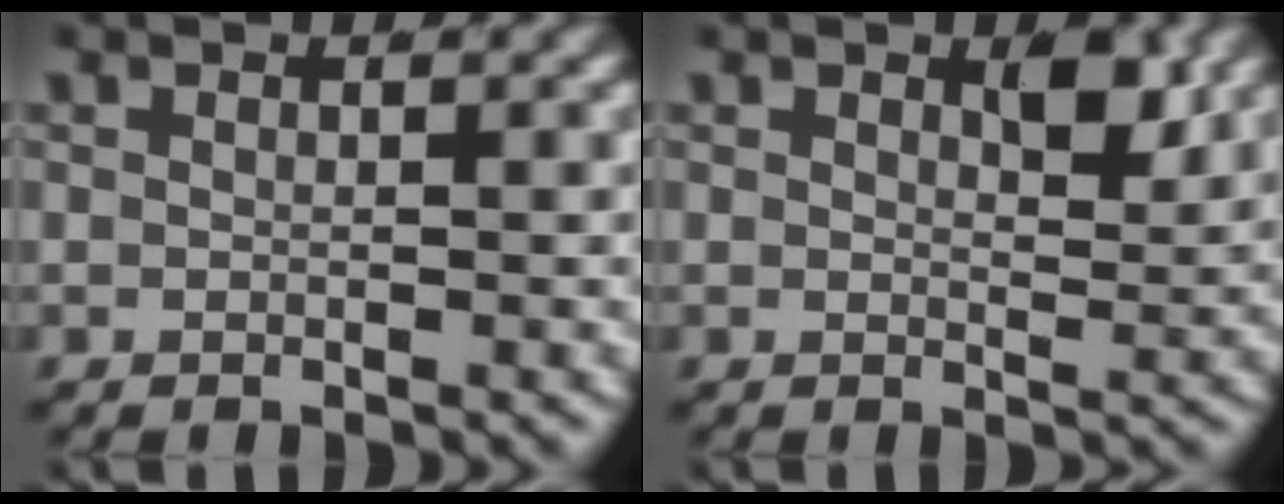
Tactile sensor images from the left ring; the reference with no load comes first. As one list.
[{"total": 2.4, "force": [1.3, 0.6, 1.9], "torque": [-0.025, -0.010, 0.024]}]